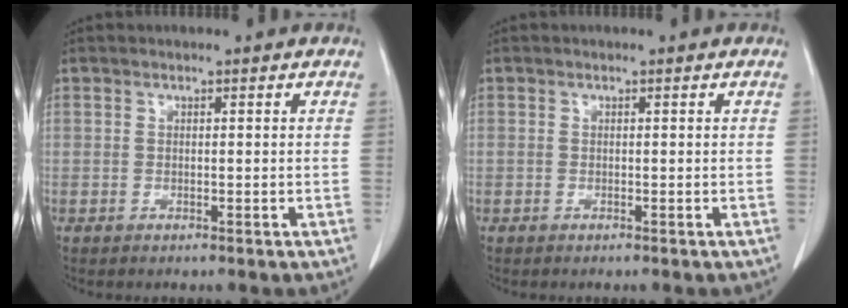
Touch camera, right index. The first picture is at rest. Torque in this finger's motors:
{"motor_torque": [0.27, 0.07, 0.19, 0.06]}